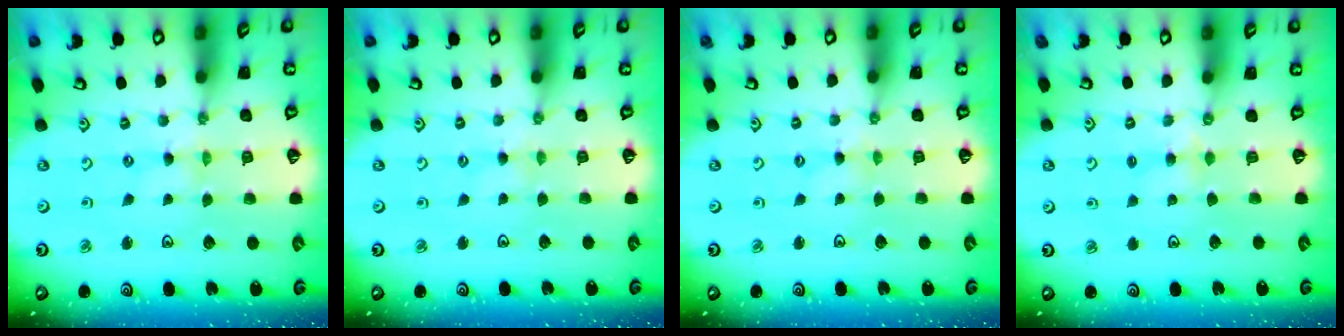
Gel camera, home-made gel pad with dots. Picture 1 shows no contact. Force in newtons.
{"total": 1.3, "press": 1.2, "slide": 0.3}
{"total": 0.9, "press": 0.9, "slide": 0.2}
{"total": 2.7, "press": 2.7, "slide": 0.4}